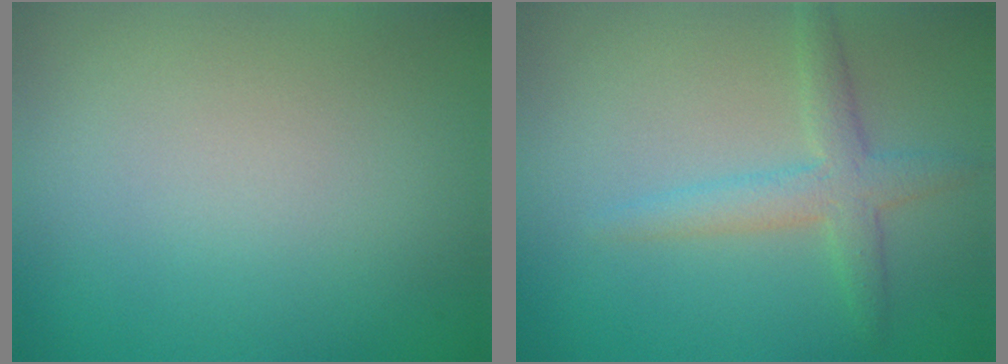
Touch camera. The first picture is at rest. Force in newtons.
{"total": 2.9, "press": 2.9, "slide": 0.0}